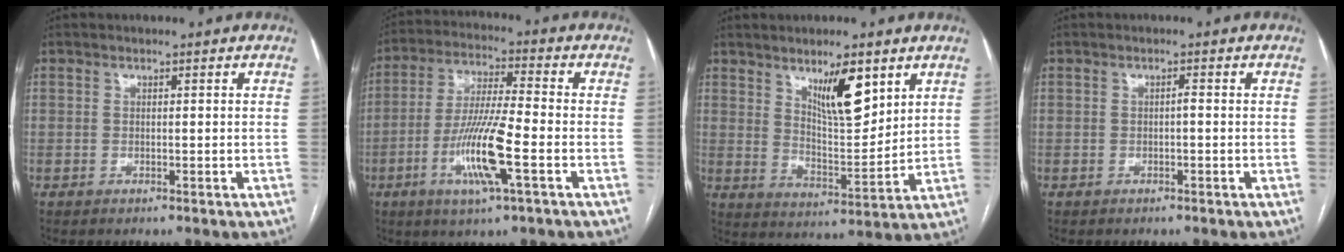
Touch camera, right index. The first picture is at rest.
{"total": 11.8, "force": [-4.0, 0.6, 11.1], "torque": [-0.223, -0.010, -0.075]}
{"total": 9.2, "force": [5.2, 2.3, 7.2], "torque": [-0.126, -0.009, 0.096]}
{"total": 0.6, "force": [-0.2, 0.1, 0.6], "torque": [-0.009, 0.002, -0.002]}